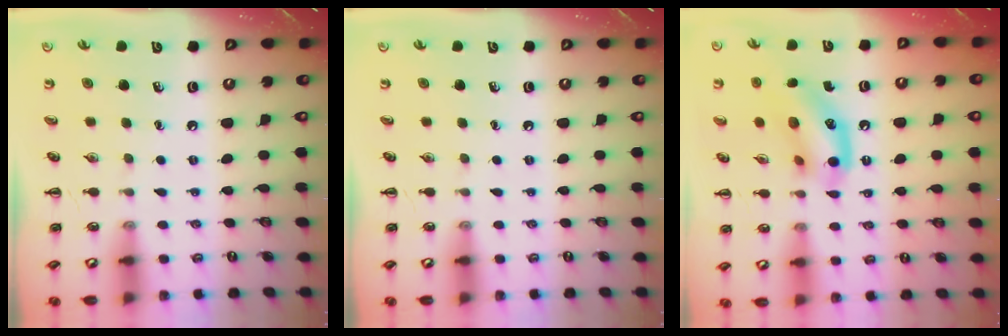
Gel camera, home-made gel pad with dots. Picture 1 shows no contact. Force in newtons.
{"total": 0.0}
{"total": 13.6, "press": 13.3, "slide": 3.2}